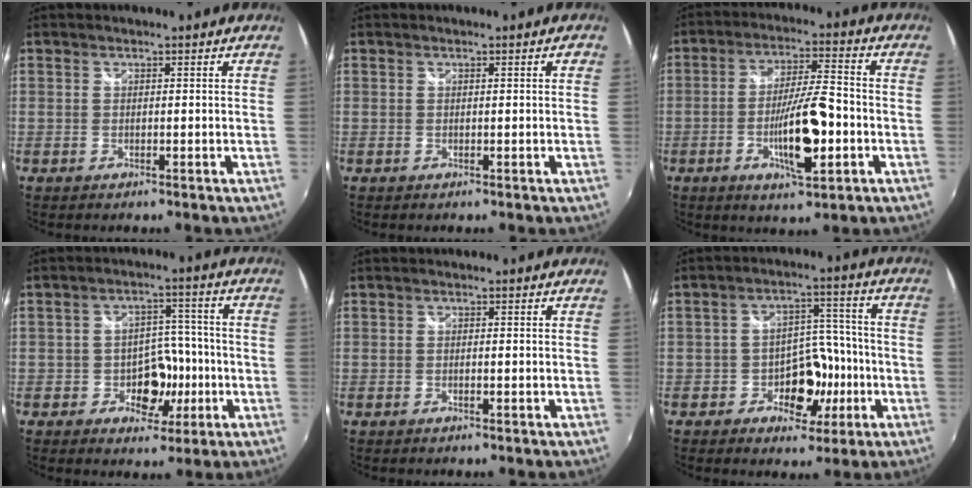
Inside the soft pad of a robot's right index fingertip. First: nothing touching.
{"total": 1.1, "force": [0.3, 0.0, 1.1], "torque": [-0.015, 0.004, 0.004]}
{"total": 12.0, "force": [-3.6, 2.9, 11.1], "torque": [-0.201, -0.007, -0.061]}
{"total": 8.3, "force": [-2.8, 6.3, 4.6], "torque": [-0.080, 0.010, -0.037]}
{"total": 0.6, "force": [-0.3, 0.2, 0.4], "torque": [-0.009, 0.000, -0.006]}
{"total": 9.8, "force": [-3.8, 7.1, 5.5], "torque": [-0.093, 0.018, -0.051]}